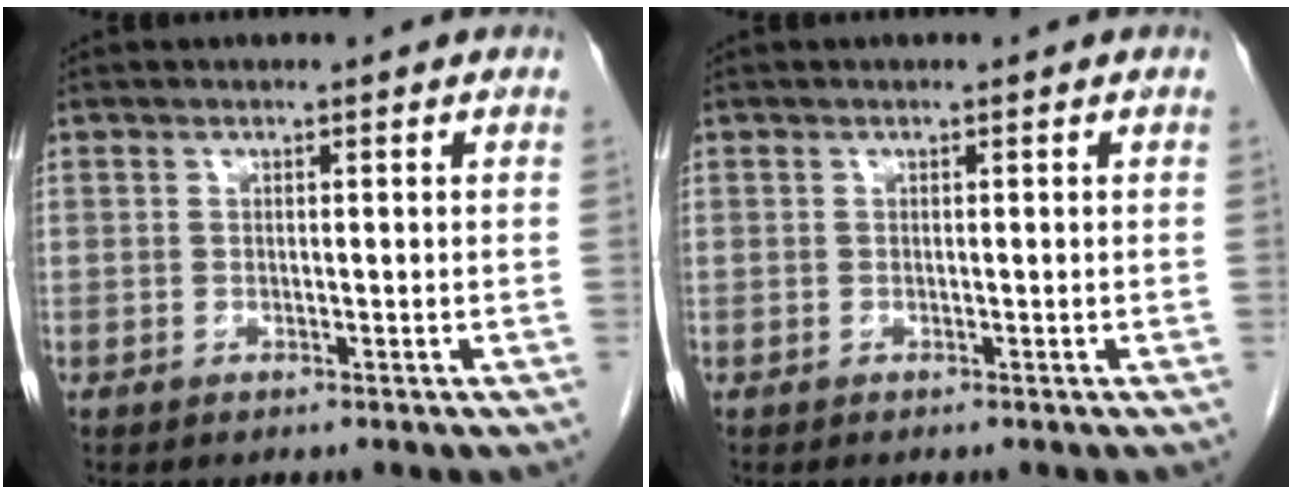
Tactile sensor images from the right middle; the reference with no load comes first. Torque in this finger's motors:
{"motor_torque": [0.34, -0.17, 0.03, -0.01]}